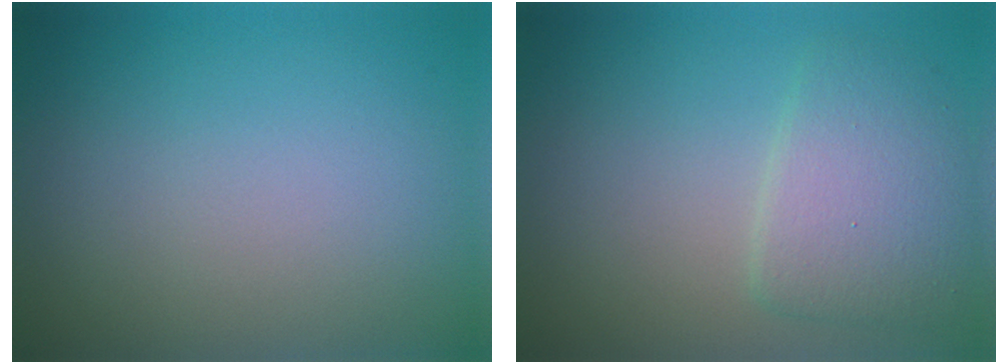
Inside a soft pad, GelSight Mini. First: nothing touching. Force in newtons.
{"total": 3.7, "press": 3.7, "slide": 0.1}